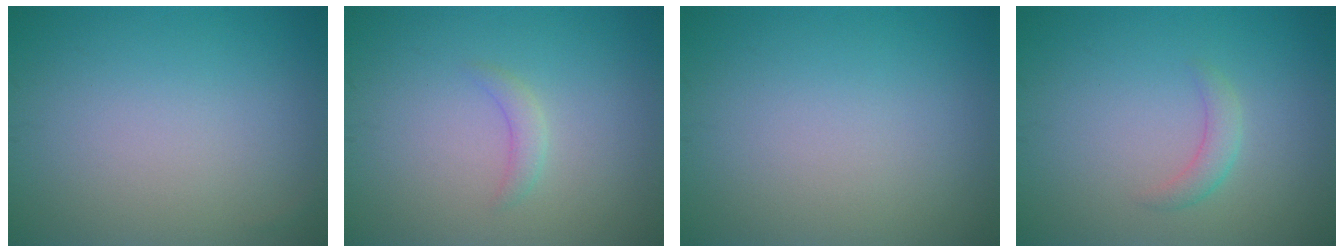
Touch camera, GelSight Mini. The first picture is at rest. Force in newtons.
{"total": 1.2, "press": 1.2, "slide": 0.0}
{"total": 0.0}
{"total": 1.6, "press": 1.6, "slide": 0.1}